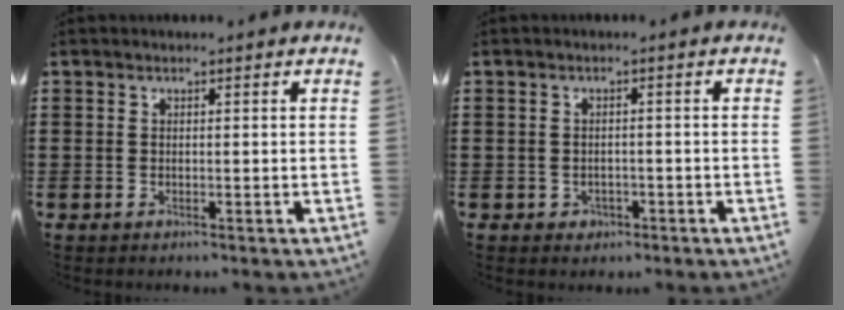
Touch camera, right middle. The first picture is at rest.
{"total": 1.2, "force": [-0.8, 0.9, 0.2], "torque": [-0.010, 0.000, -0.018]}